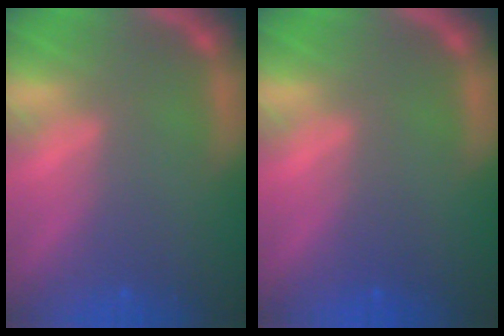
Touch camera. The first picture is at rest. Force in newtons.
{"total": 1.0}